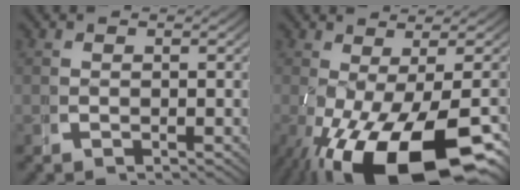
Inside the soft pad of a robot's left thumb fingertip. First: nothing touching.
{"total": 12.5, "force": [-4.2, 5.9, 10.2], "torque": [-0.189, -0.050, -0.028]}